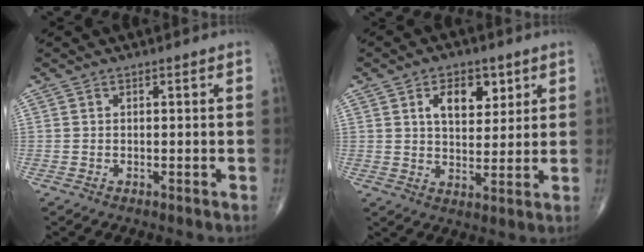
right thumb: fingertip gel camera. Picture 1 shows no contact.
{"total": 8.3, "force": [3.5, 4.9, 5.8], "torque": [-0.064, -0.018, 0.058]}